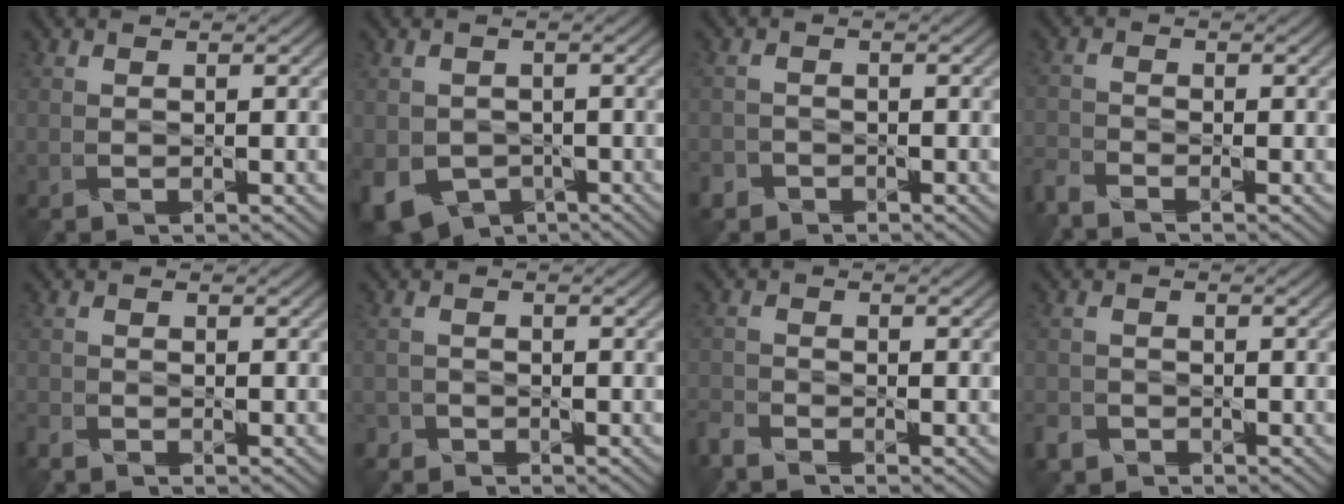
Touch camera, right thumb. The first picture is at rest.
{"total": 6.4, "force": [-2.6, 5.1, 2.8], "torque": [-0.077, -0.028, -0.042]}
{"total": 2.1, "force": [-1.6, 1.3, 0.3], "torque": [-0.006, -0.004, -0.040]}
{"total": 3.3, "force": [-3.0, 0.6, 1.1], "torque": [-0.031, -0.013, -0.073]}
{"total": 1.8, "force": [-1.8, 0.3, 0.3], "torque": [-0.013, -0.011, -0.043]}
{"total": 1.7, "force": [-1.5, 0.8, -0.1], "torque": [0.003, -0.001, -0.036]}
{"total": 2.9, "force": [-2.8, 0.5, 0.8], "torque": [-0.023, -0.012, -0.068]}
{"total": 2.3, "force": [-1.8, 1.3, 0.5], "torque": [-0.016, -0.005, -0.046]}